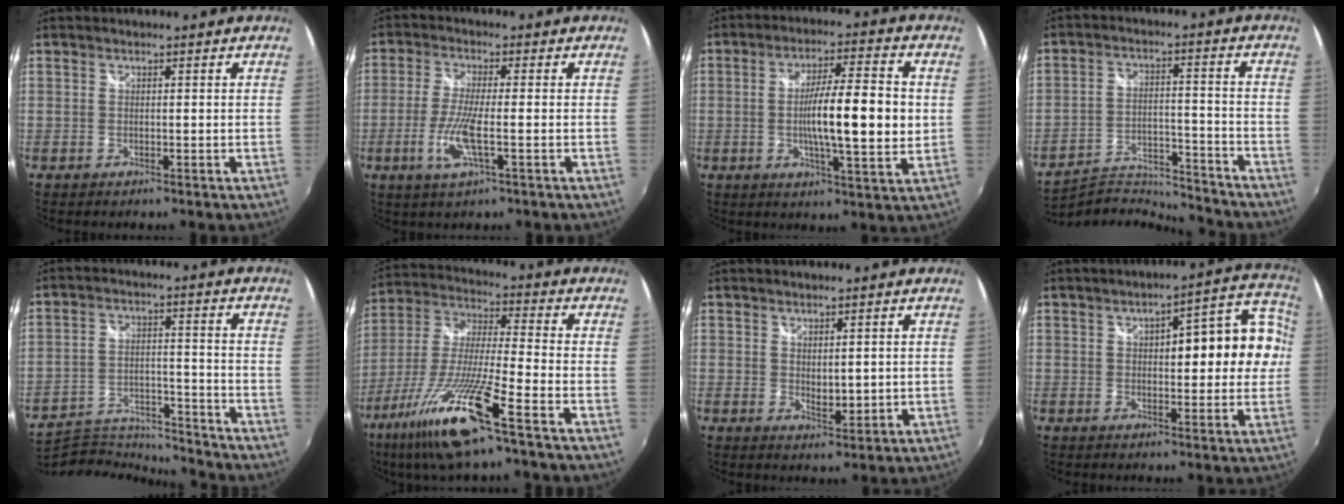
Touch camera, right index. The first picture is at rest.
{"total": 7.1, "force": [-2.3, 1.0, 6.7], "torque": [-0.145, -0.010, -0.046]}
{"total": 12.5, "force": [-0.2, 1.7, 12.4], "torque": [-0.210, -0.004, -0.004]}
{"total": 12.4, "force": [-12.3, 1.3, 0.8], "torque": [-0.033, 0.013, -0.199]}
{"total": 17.6, "force": [-17.0, 2.4, 4.1], "torque": [-0.093, -0.001, -0.271]}
{"total": 16.8, "force": [-9.8, 0.4, 13.6], "torque": [-0.286, -0.031, -0.190]}
{"total": 3.2, "force": [0.9, 1.8, 2.5], "torque": [-0.037, -0.007, 0.020]}
{"total": 12.7, "force": [1.4, 4.8, 11.6], "torque": [-0.161, 0.030, 0.021]}